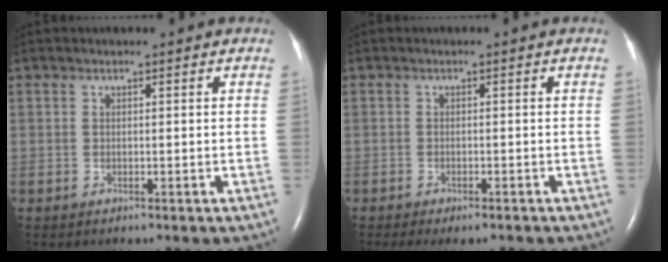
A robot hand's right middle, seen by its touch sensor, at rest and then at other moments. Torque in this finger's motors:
{"motor_torque": [0.19, -0.18, 0.04, 0.02]}